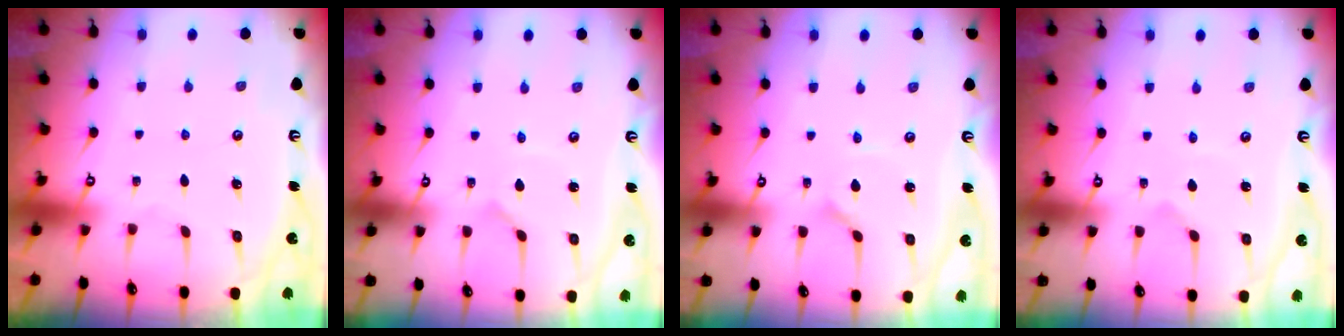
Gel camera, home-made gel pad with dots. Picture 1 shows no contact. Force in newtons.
{"total": 0.8, "press": 0.8, "slide": 0.0}
{"total": 1.6, "press": 1.6, "slide": 0.1}
{"total": 2.3, "press": 2.3, "slide": 0.1}